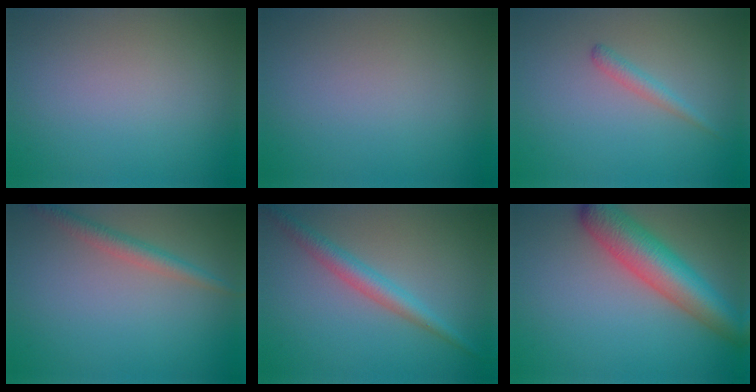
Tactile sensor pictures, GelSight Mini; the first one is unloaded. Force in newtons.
{"total": 0.0}
{"total": 1.4, "press": 1.4, "slide": 0.0}
{"total": 2.2, "press": 2.2, "slide": 0.1}
{"total": 2.8, "press": 2.8, "slide": 0.1}
{"total": 7.2, "press": 7.2, "slide": 0.2}